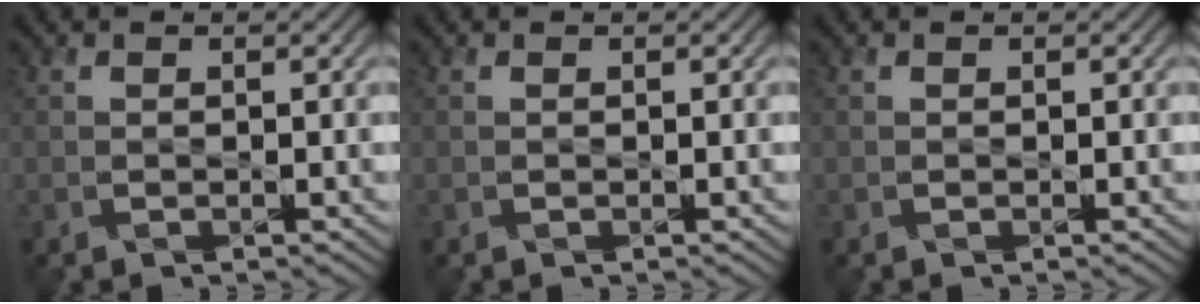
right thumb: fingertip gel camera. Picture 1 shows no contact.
{"total": 0.0}
{"total": 0.0}